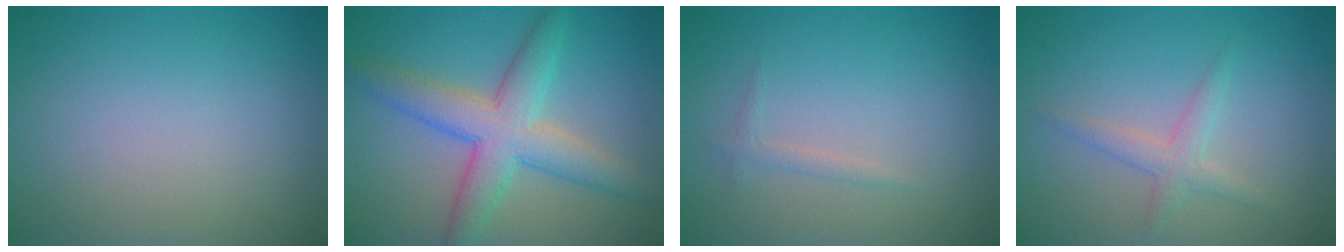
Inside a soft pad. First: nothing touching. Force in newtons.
{"total": 6.4, "press": 6.3, "slide": 0.0}
{"total": 0.8, "press": 0.8, "slide": 0.1}
{"total": 2.0, "press": 2.0, "slide": 0.1}